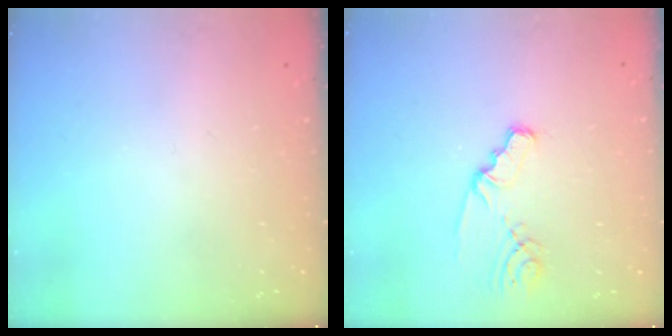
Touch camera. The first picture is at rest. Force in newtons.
{"total": 3.4, "press": 3.3, "slide": 0.3}